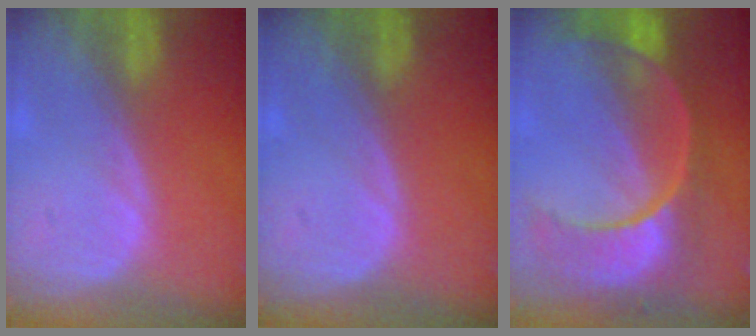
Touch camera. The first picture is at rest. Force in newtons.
{"total": 0.0}
{"total": 11.2, "press": 9.4, "slide": 6.1}